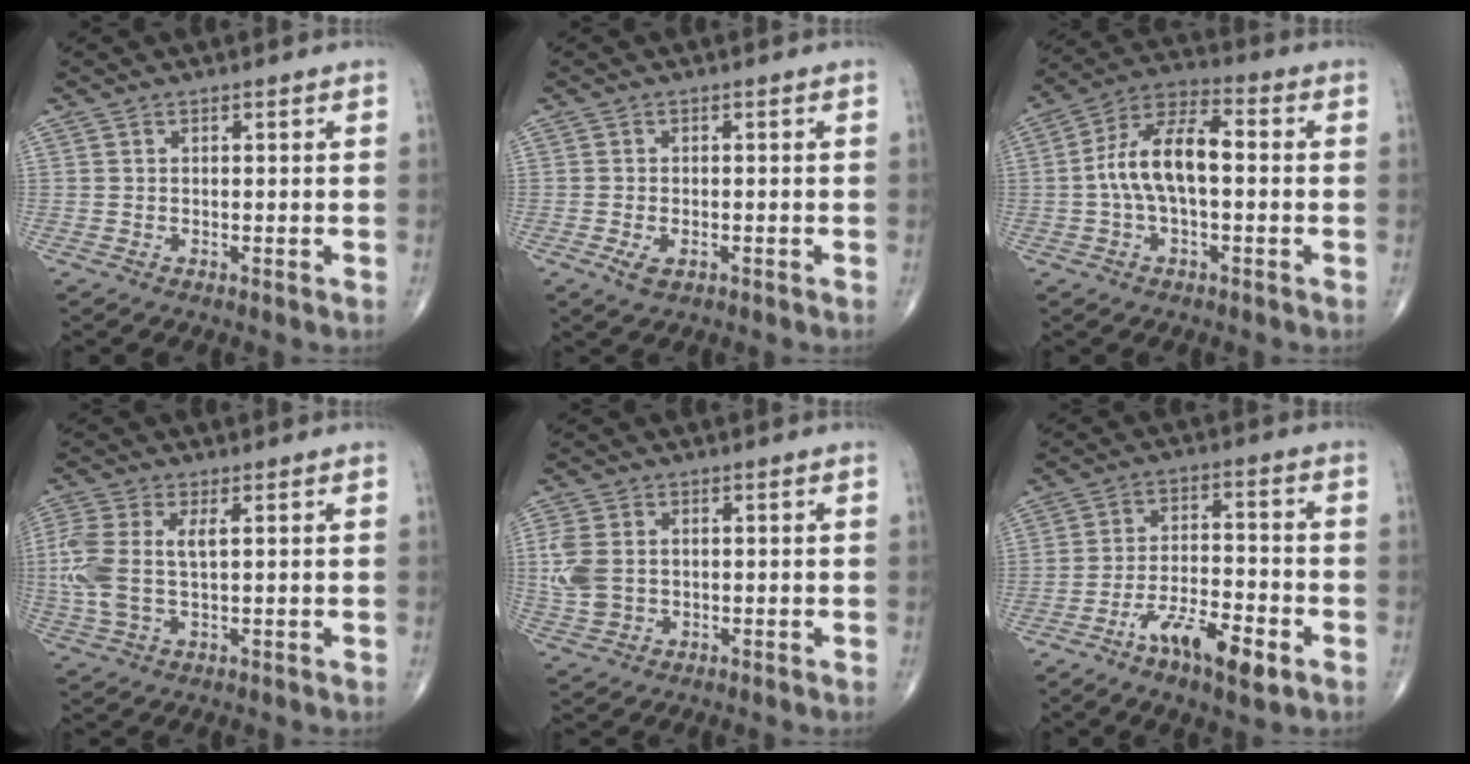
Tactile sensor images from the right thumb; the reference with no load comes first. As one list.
[{"total": 2.6, "force": [-1.1, 1.4, 1.9], "torque": [-0.036, 0.000, -0.017]}, {"total": 11.9, "force": [-0.4, 5.6, 10.5], "torque": [-0.203, 0.040, -0.014]}, {"total": 9.4, "force": [1.1, 4.6, 8.1], "torque": [-0.222, 0.010, 0.026]}, {"total": 6.6, "force": [0.3, 4.8, 4.6], "torque": [-0.112, 0.003, 0.012]}, {"total": 11.0, "force": [-5.9, 3.5, 8.7], "torque": [-0.151, 0.029, -0.098]}]